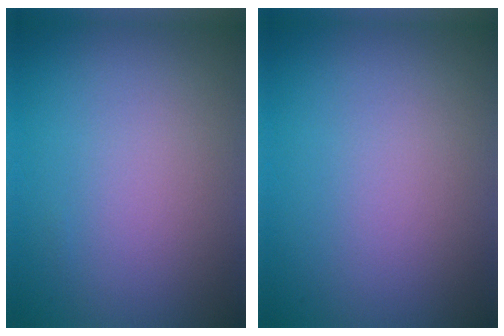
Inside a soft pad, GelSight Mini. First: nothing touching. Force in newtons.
{"total": 0.0}